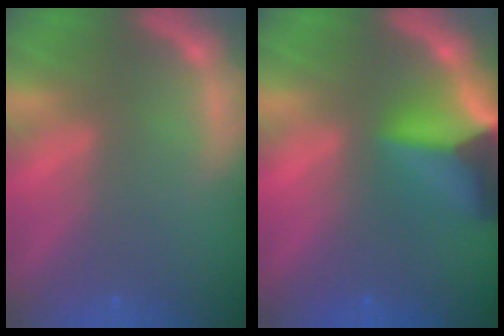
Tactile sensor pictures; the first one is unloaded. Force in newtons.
{"total": 9.6}